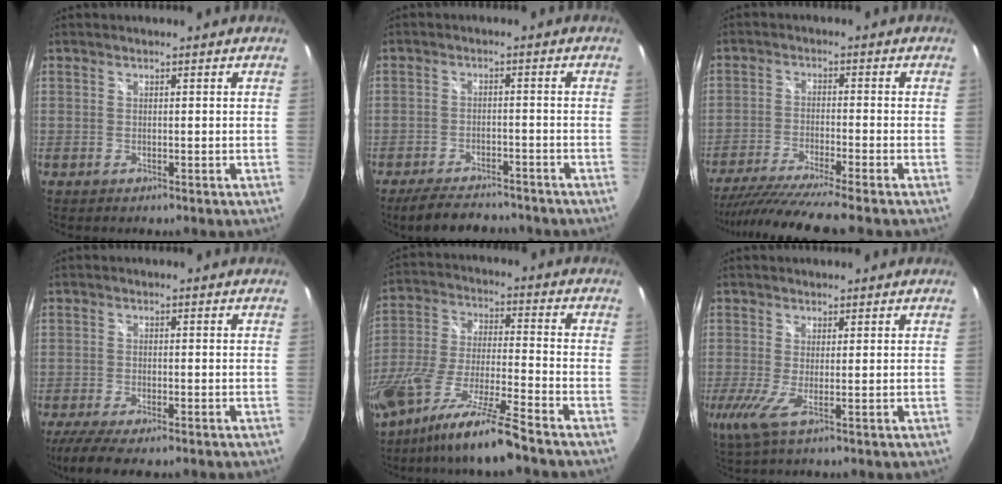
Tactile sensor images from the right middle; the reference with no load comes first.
{"total": 9.3, "force": [-8.0, 3.1, 3.7], "torque": [-0.085, 0.000, -0.116]}
{"total": 12.2, "force": [-10.5, -1.4, 6.0], "torque": [-0.130, -0.035, -0.180]}
{"total": 7.1, "force": [-5.4, 1.2, 4.5], "torque": [-0.107, -0.034, -0.094]}
{"total": 17.4, "force": [-13.1, 0.2, 11.3], "torque": [-0.223, -0.041, -0.241]}
{"total": 3.5, "force": [-0.3, -0.4, 3.5], "torque": [-0.077, -0.008, -0.011]}